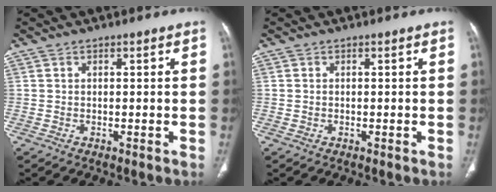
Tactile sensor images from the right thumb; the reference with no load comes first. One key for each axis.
{"total": 0.0}